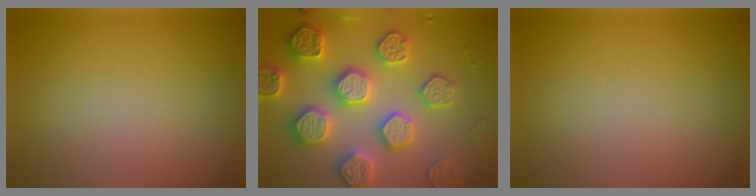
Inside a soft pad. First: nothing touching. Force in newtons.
{"total": 6.3, "press": 6.2, "slide": 1.5}
{"total": 0.0}